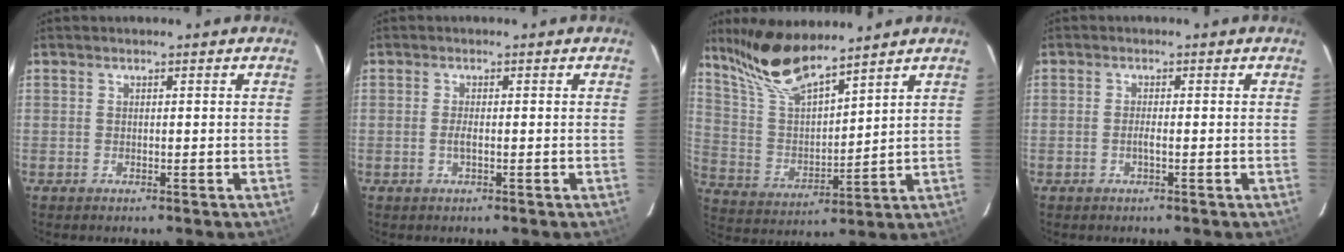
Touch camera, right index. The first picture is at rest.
{"total": 1.4, "force": [-0.3, 0.2, 1.3], "torque": [-0.027, 0.000, -0.007]}
{"total": 13.9, "force": [11.6, 2.6, 7.1], "torque": [-0.140, 0.006, 0.233]}
{"total": 1.2, "force": [-0.4, 0.1, 1.1], "torque": [-0.022, 0.002, -0.009]}